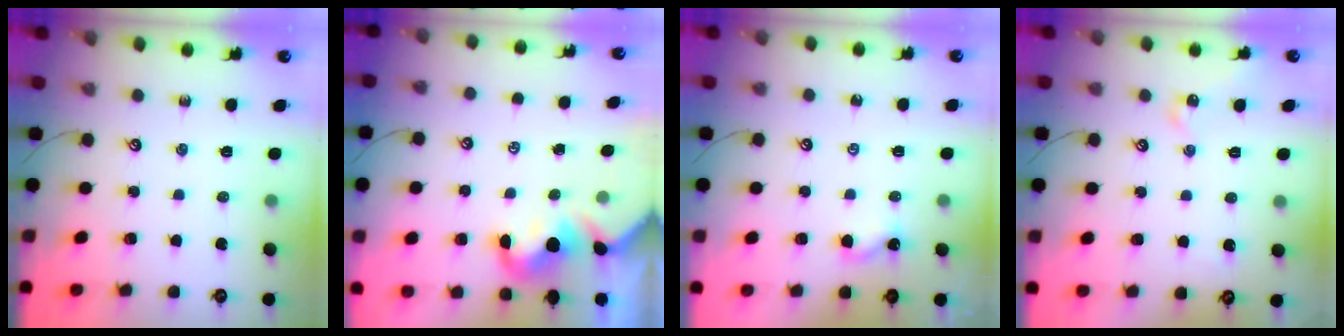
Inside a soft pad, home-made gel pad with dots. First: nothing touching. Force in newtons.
{"total": 1.4, "press": 1.3, "slide": 0.5}
{"total": 1.7, "press": 1.6, "slide": 0.3}
{"total": 2.0, "press": 1.9, "slide": 0.3}